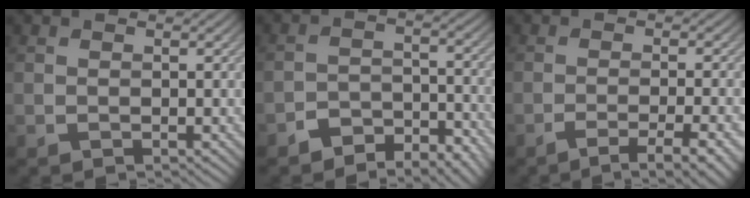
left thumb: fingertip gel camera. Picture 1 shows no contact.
{"total": 5.5, "force": [-4.4, 2.4, 2.3], "torque": [-0.034, 0.003, -0.082]}
{"total": 6.4, "force": [-3.7, 1.1, 5.1], "torque": [-0.073, 0.008, -0.059]}